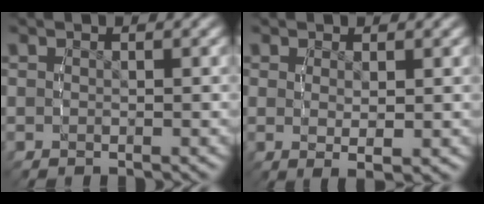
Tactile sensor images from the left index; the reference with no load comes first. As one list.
[{"total": 2.0, "force": [0.0, -0.1, 2.0], "torque": [-0.033, -0.014, 0.013]}]